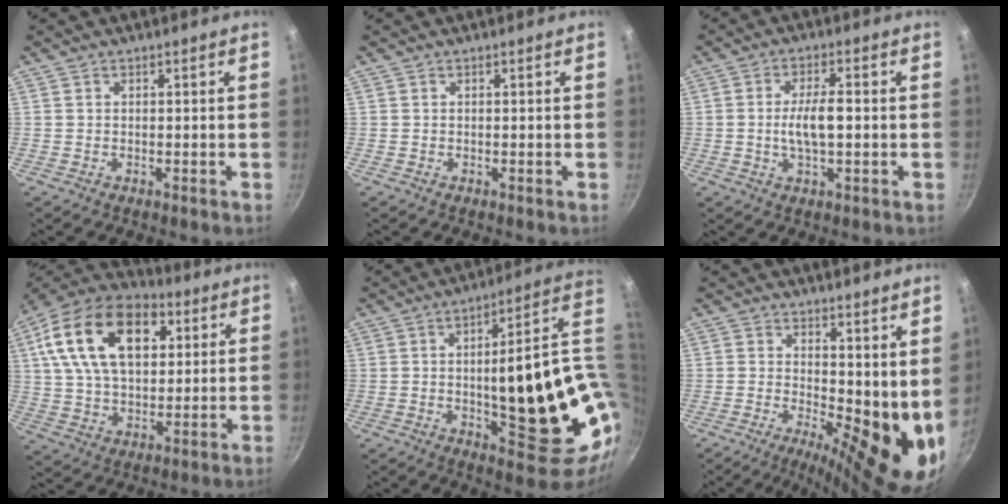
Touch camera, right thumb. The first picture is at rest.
{"total": 0.0}
{"total": 6.7, "force": [-0.4, 2.5, 6.2], "torque": [-0.111, 0.011, -0.008]}
{"total": 22.6, "force": [7.1, 13.8, 16.3], "torque": [-0.269, 0.005, 0.112]}
{"total": 26.1, "force": [0.2, 8.7, 24.6], "torque": [-0.311, -0.006, 0.016]}
{"total": 12.4, "force": [1.0, 4.8, 11.3], "torque": [-0.134, -0.021, 0.021]}